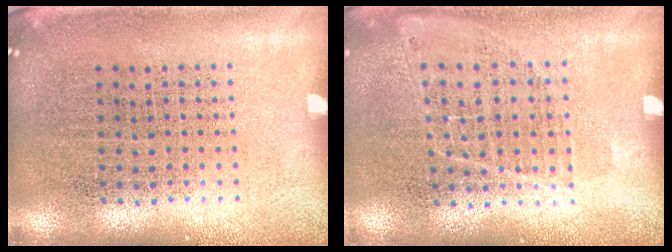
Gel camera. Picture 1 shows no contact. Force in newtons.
{"total": 1.0, "press": 0.9, "slide": 0.6}